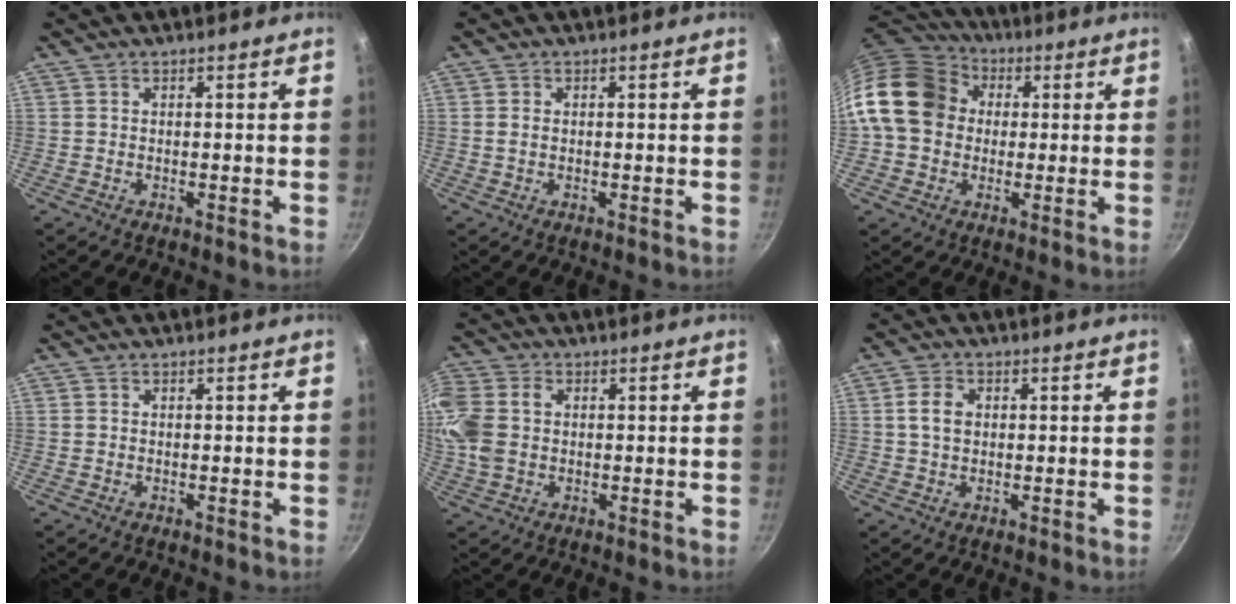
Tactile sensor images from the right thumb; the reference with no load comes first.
{"total": 1.1, "force": [0.1, 0.8, 0.8], "torque": [-0.015, 0.001, 0.000]}
{"total": 16.1, "force": [1.6, 13.5, 8.8], "torque": [-0.135, 0.034, 0.014]}
{"total": 0.0}
{"total": 10.6, "force": [0.9, 8.2, 6.7], "torque": [-0.150, 0.009, 0.012]}
{"total": 4.2, "force": [0.6, 3.1, 2.8], "torque": [-0.043, 0.007, 0.008]}